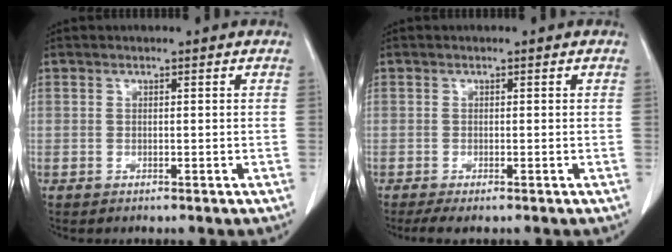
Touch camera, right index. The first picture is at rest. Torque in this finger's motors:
{"motor_torque": [0.00, -0.02, 0.07, 0.03]}